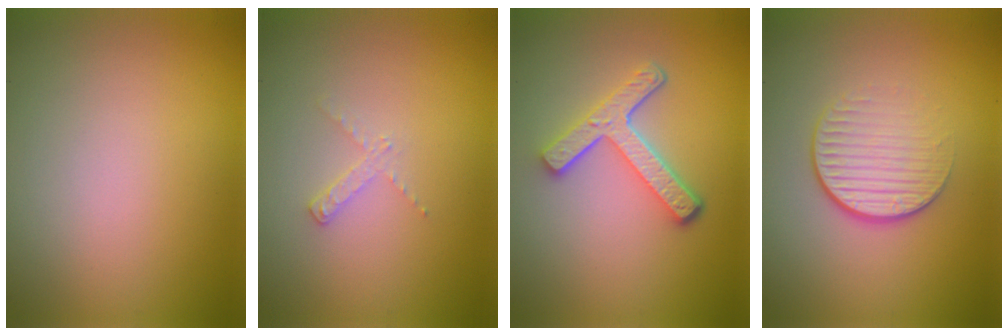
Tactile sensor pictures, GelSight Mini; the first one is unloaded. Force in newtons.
{"total": 1.1, "press": 1.1, "slide": 0.2}
{"total": 4.5, "press": 3.4, "slide": 2.8}
{"total": 4.1, "press": 2.6, "slide": 3.2}